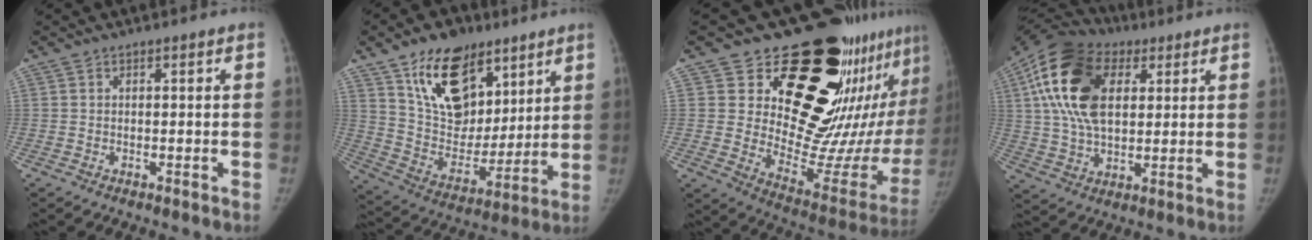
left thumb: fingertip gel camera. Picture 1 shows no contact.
{"total": 20.1, "force": [11.6, 12.6, 10.5], "torque": [-0.124, -0.055, 0.208]}
{"total": 30.0, "force": [18.0, 13.9, 19.6], "torque": [-0.243, -0.110, 0.260]}
{"total": 20.6, "force": [6.3, 12.6, 15.0], "torque": [-0.281, 0.005, 0.105]}